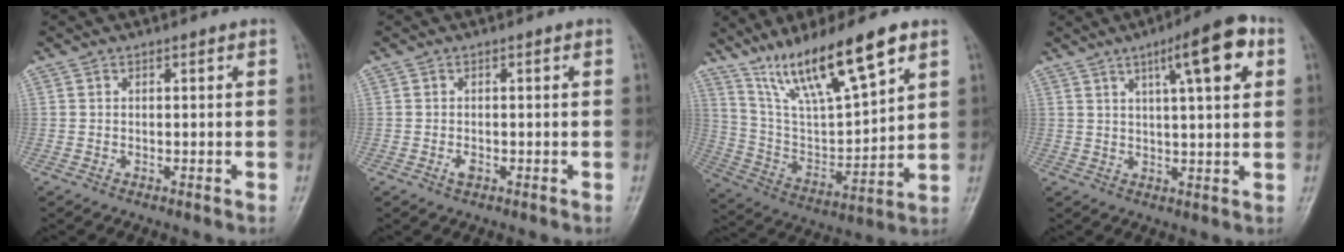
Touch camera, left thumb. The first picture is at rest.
{"total": 1.6, "force": [-0.5, 0.9, 1.2], "torque": [-0.019, -0.001, -0.010]}
{"total": 18.9, "force": [12.3, 4.3, 13.7], "torque": [-0.228, -0.044, 0.237]}
{"total": 11.6, "force": [4.9, 2.6, 10.2], "torque": [-0.139, -0.002, 0.068]}